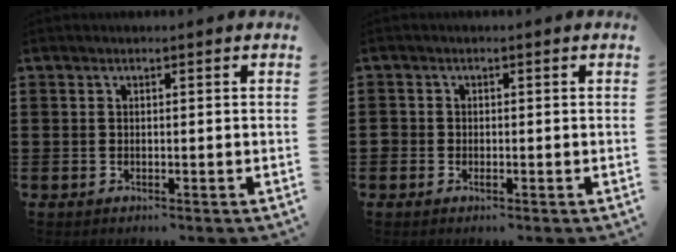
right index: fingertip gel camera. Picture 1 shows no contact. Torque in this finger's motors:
{"motor_torque": [0.10, 0.73, 0.00, 0.00]}